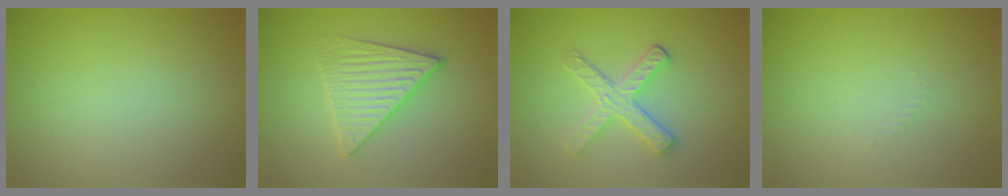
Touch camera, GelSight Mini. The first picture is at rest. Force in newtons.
{"total": 3.4, "press": 3.2, "slide": 1.1}
{"total": 3.4, "press": 3.0, "slide": 1.6}
{"total": 0.5, "press": 0.5, "slide": 0.2}